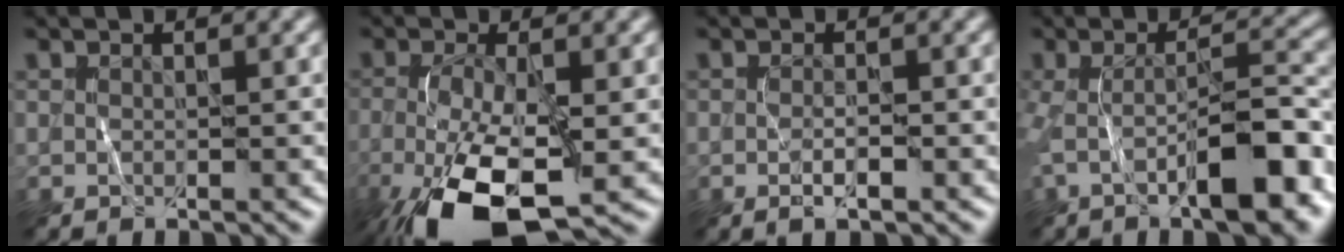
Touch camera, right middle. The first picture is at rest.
{"total": 10.2, "force": [-4.4, 3.9, 8.4], "torque": [-0.182, -0.024, -0.075]}
{"total": 1.4, "force": [-0.5, 0.3, 1.3], "torque": [-0.023, -0.002, -0.011]}
{"total": 8.8, "force": [-3.2, 2.3, 7.9], "torque": [-0.119, 0.008, -0.057]}